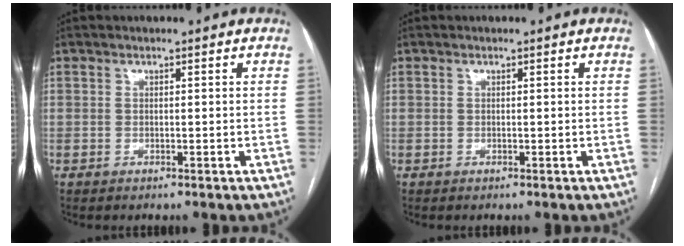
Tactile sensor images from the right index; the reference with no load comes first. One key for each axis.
{"total": 0.0}